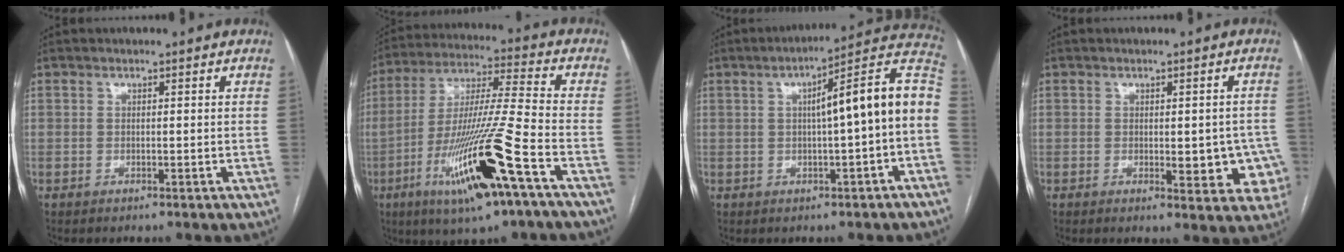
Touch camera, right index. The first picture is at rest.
{"total": 18.7, "force": [-7.9, 0.5, 16.9], "torque": [-0.340, -0.027, -0.141]}
{"total": 13.6, "force": [0.4, 0.6, 13.6], "torque": [-0.185, 0.041, 0.001]}
{"total": 7.1, "force": [-1.2, 3.0, 6.3], "torque": [-0.057, 0.006, -0.008]}